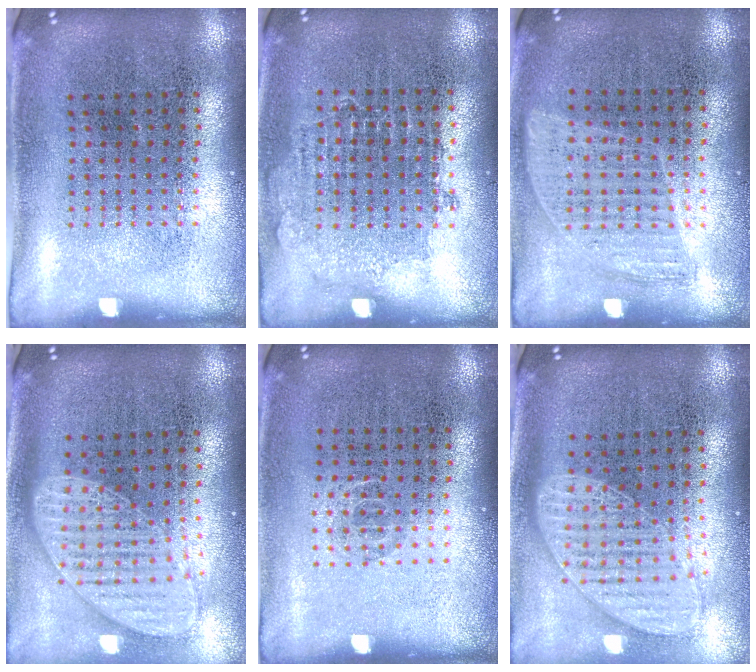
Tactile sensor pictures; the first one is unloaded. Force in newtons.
{"total": 0.8, "press": 0.7, "slide": 0.3}
{"total": 0.9, "press": 0.8, "slide": 0.4}
{"total": 1.8, "press": 1.5, "slide": 1.0}
{"total": 0.6, "press": 0.4, "slide": 0.4}
{"total": 1.5, "press": 1.3, "slide": 0.8}